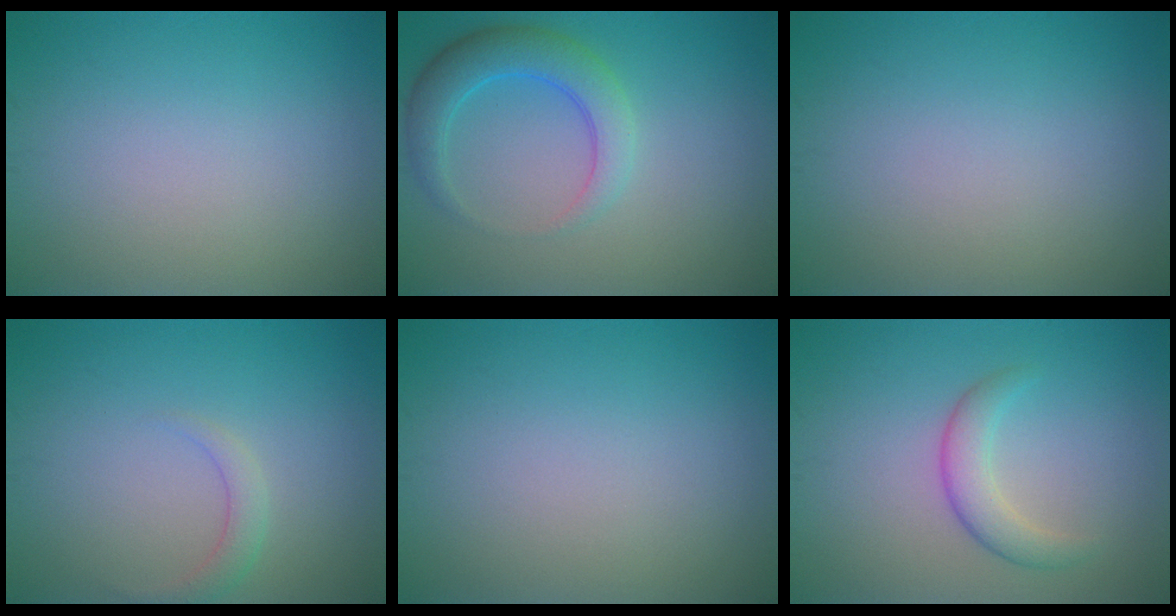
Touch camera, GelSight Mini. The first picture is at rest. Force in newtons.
{"total": 4.3, "press": 4.3, "slide": 0.2}
{"total": 0.0}
{"total": 1.5, "press": 1.5, "slide": 0.1}
{"total": 0.0}
{"total": 2.7, "press": 2.7, "slide": 0.1}